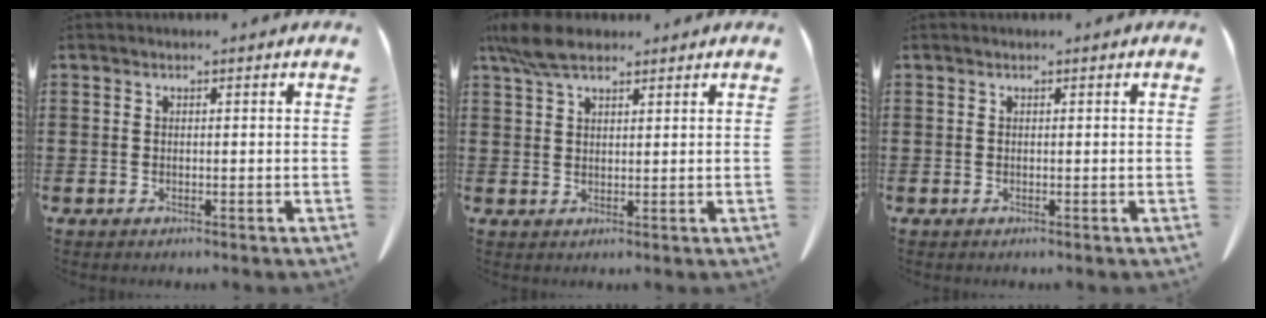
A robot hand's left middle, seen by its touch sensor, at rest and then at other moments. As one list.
[{"total": 5.9, "force": [4.4, 2.0, 3.4], "torque": [-0.078, -0.002, 0.084]}, {"total": 0.0}]